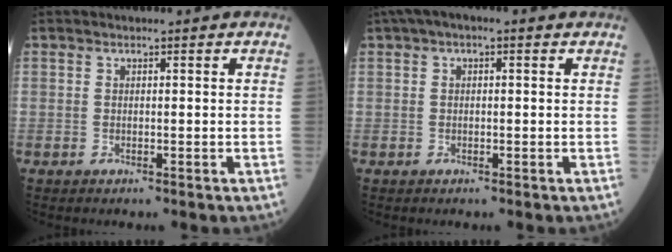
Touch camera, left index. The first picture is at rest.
{"total": 3.2, "force": [1.5, 1.2, 2.6], "torque": [-0.041, 0.021, 0.016]}